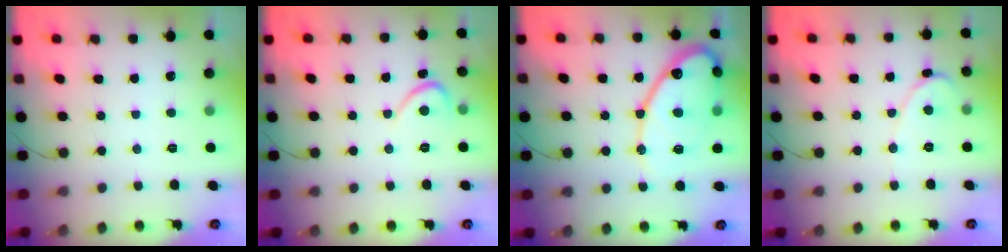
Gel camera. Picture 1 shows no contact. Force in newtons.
{"total": 2.7, "press": 2.7, "slide": 0.3}
{"total": 16.3, "press": 16.2, "slide": 1.4}
{"total": 1.6, "press": 1.6, "slide": 0.0}